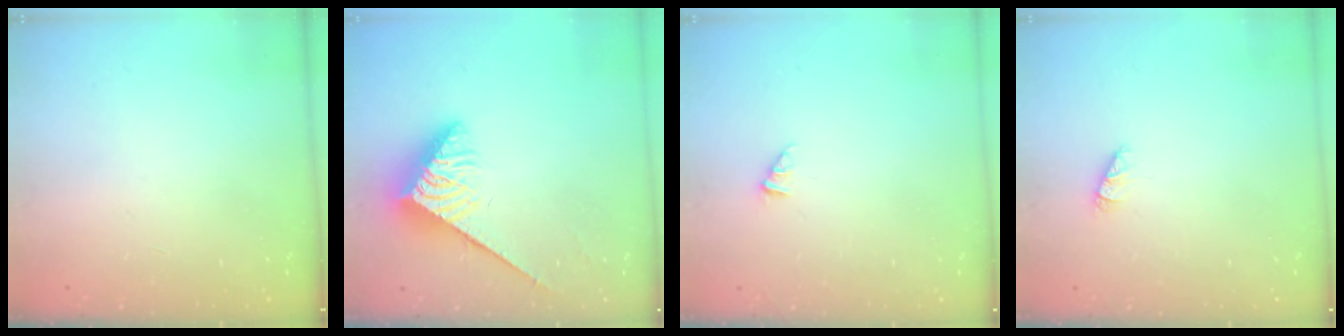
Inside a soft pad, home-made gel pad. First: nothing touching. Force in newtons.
{"total": 3.7, "press": 3.7, "slide": 0.6}
{"total": 0.0}
{"total": 1.0, "press": 1.0, "slide": 0.2}